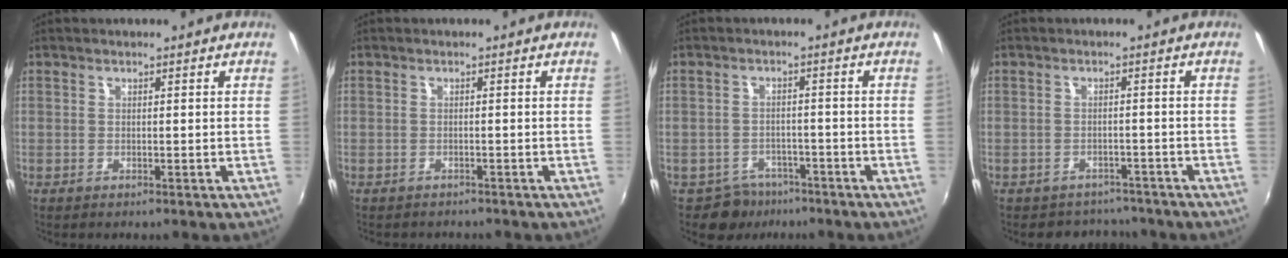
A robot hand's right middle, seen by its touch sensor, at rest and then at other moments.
{"total": 1.7, "force": [-1.6, 0.5, 0.3], "torque": [-0.010, -0.010, -0.022]}
{"total": 4.8, "force": [-3.6, 3.2, 0.1], "torque": [-0.013, 0.013, -0.055]}
{"total": 5.9, "force": [-5.2, 2.8, 0.6], "torque": [-0.020, 0.006, -0.072]}